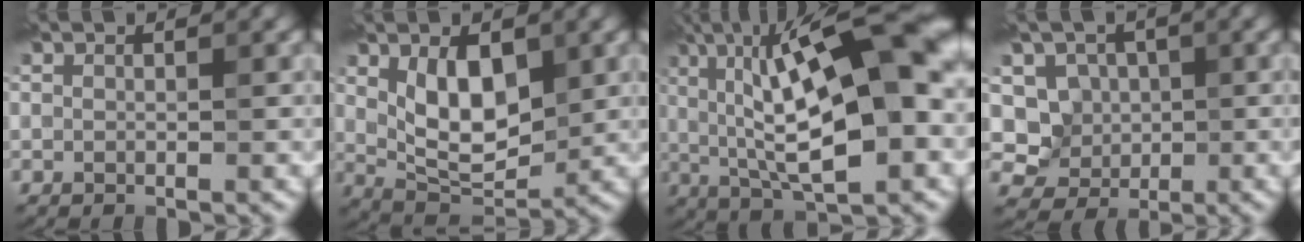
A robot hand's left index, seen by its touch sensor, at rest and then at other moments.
{"total": 6.7, "force": [1.6, 3.5, 5.5], "torque": [-0.092, -0.006, 0.031]}
{"total": 16.2, "force": [2.6, 5.2, 15.1], "torque": [-0.228, 0.023, 0.032]}
{"total": 3.8, "force": [0.5, 3.6, 1.2], "torque": [-0.017, -0.006, 0.003]}